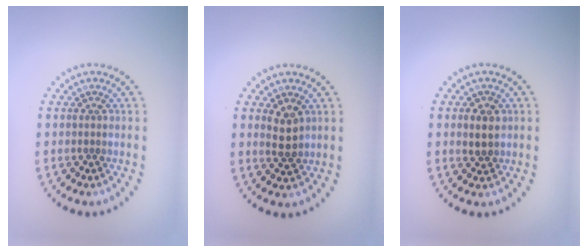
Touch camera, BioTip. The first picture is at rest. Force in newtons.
{"total": 2.2, "press": 2.2, "slide": 0.5}
{"total": 2.3, "press": 2.3, "slide": 0.6}